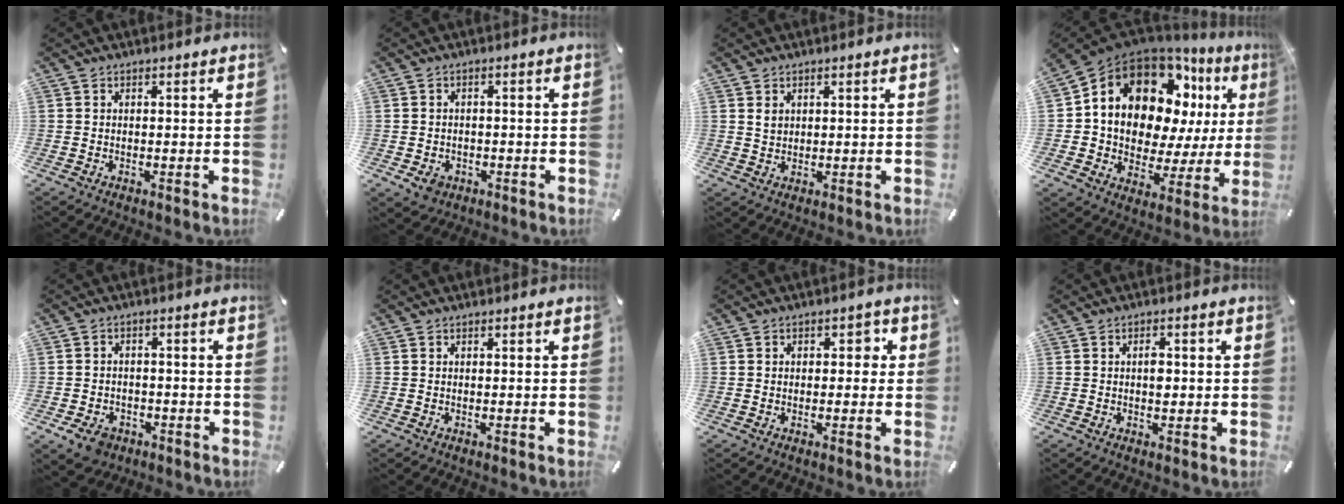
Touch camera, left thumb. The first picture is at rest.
{"total": 4.3, "force": [-2.1, 3.4, 1.7], "torque": [-0.032, 0.004, -0.042]}
{"total": 2.2, "force": [0.8, 1.9, 0.8], "torque": [-0.010, 0.000, 0.014]}
{"total": 17.0, "force": [8.8, 10.9, 9.6], "torque": [-0.161, -0.069, 0.151]}
{"total": 5.4, "force": [-3.1, 3.8, 2.2], "torque": [-0.052, 0.016, -0.060]}
{"total": 0.0}
{"total": 2.7, "force": [-0.3, 2.1, 1.7], "torque": [-0.010, 0.004, -0.016]}
{"total": 2.7, "force": [0.0, 1.8, 2.0], "torque": [-0.024, -0.003, -0.005]}